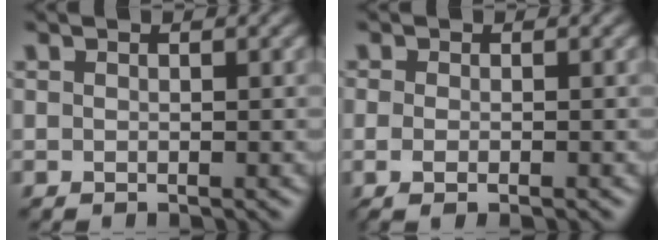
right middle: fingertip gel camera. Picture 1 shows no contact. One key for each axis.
{"total": 1.9, "fx": -0.5, "fy": 0.7, "fz": 1.7, "tx": -0.032, "ty": -0.011, "tz": -0.006}